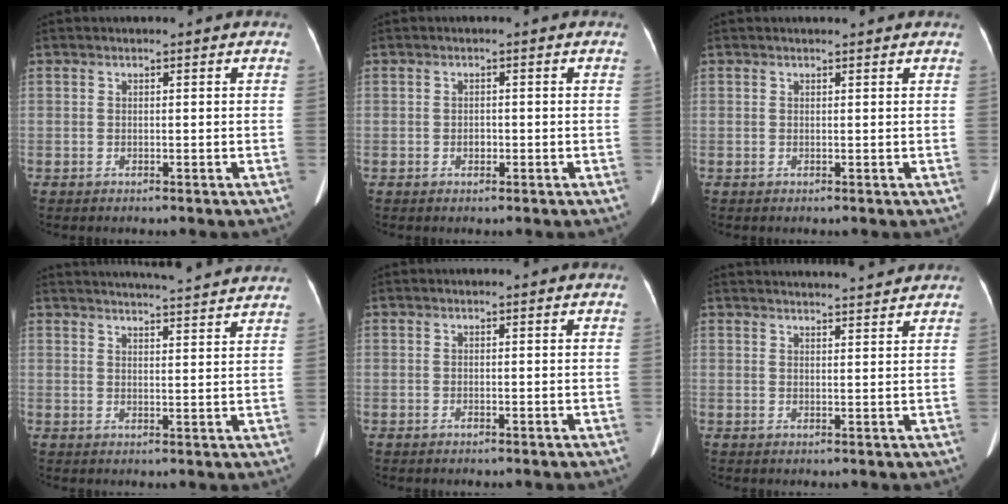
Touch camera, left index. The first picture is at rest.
{"total": 0.9, "force": [-0.3, 0.7, 0.5], "torque": [-0.009, 0.002, -0.006]}
{"total": 1.9, "force": [1.8, 0.2, 0.5], "torque": [-0.009, 0.009, 0.020]}
{"total": 20.4, "force": [19.4, 0.8, 6.3], "torque": [-0.091, -0.010, 0.240]}
{"total": 0.0}
{"total": 10.5, "force": [10.1, 0.3, 2.9], "torque": [-0.041, 0.015, 0.126]}